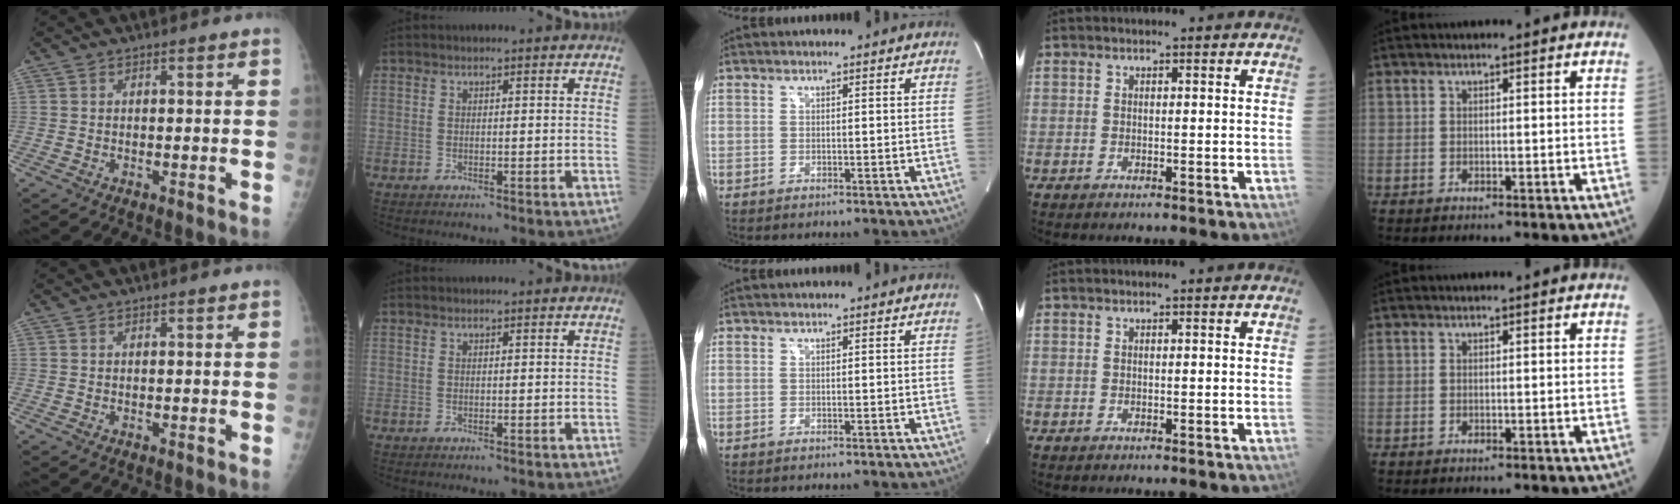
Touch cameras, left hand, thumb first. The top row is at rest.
{}